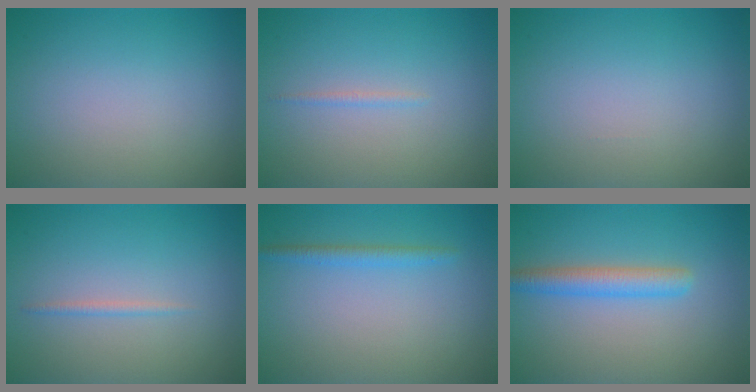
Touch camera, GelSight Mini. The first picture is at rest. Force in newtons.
{"total": 0.6, "press": 0.6, "slide": 0.1}
{"total": 0.0}
{"total": 0.7, "press": 0.7, "slide": 0.1}
{"total": 1.5, "press": 1.5, "slide": 0.2}
{"total": 3.0, "press": 3.0, "slide": 0.1}